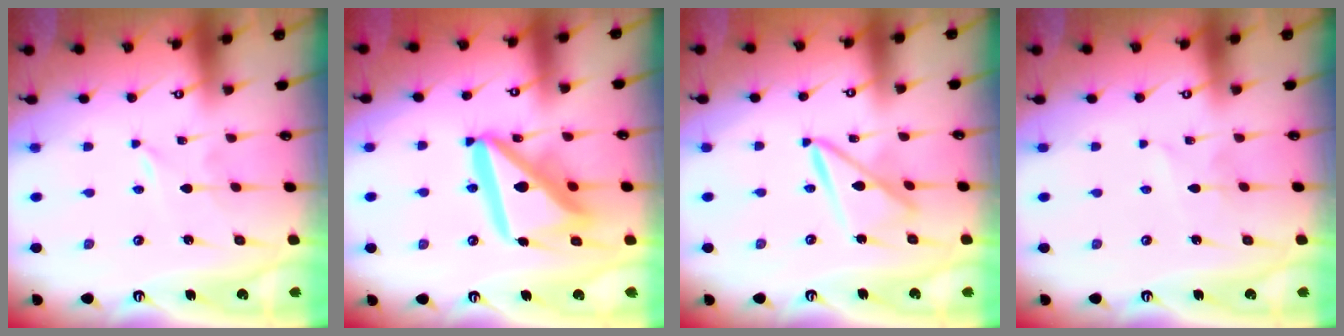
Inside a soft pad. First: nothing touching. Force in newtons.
{"total": 19.0, "press": 18.8, "slide": 2.4}
{"total": 9.8, "press": 9.8, "slide": 0.7}
{"total": 3.7, "press": 3.7, "slide": 0.4}